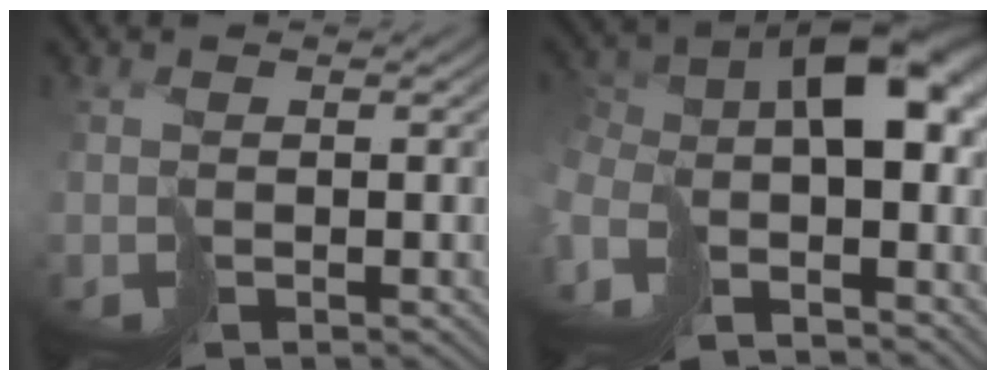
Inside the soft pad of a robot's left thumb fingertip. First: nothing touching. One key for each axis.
{"total": 13.4, "fx": -4.3, "fy": 6.5, "fz": 10.9, "tx": -0.247, "ty": -0.021, "tz": -0.056}